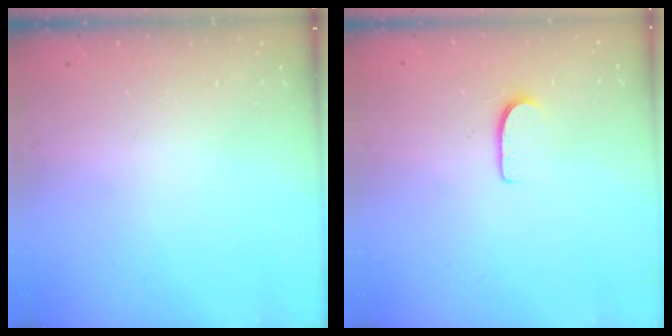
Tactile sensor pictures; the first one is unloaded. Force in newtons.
{"total": 5.1, "press": 5.1, "slide": 0.5}